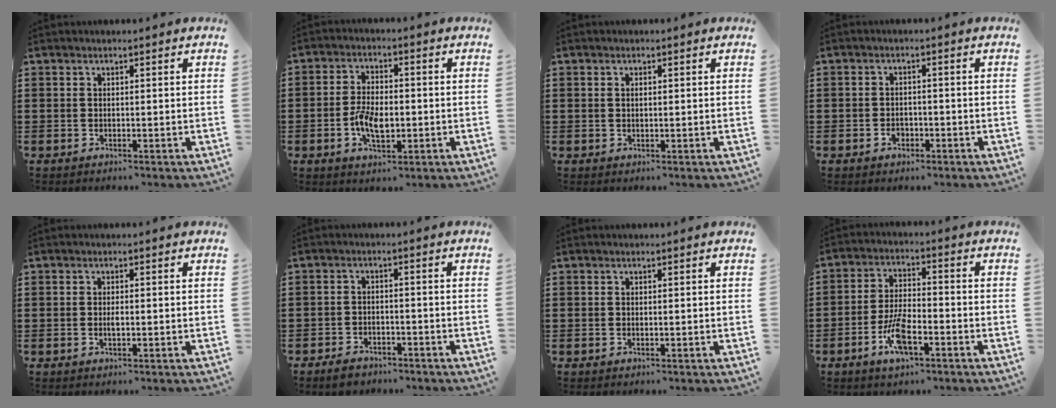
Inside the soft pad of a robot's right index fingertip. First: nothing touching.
{"total": 5.5, "force": [-1.3, 2.8, 4.6], "torque": [-0.101, 0.000, -0.027]}
{"total": 0.8, "force": [0.2, 0.3, 0.7], "torque": [-0.015, 0.001, 0.003]}
{"total": 1.9, "force": [-0.9, 1.3, 1.0], "torque": [-0.024, -0.001, -0.019]}
{"total": 1.1, "force": [-0.1, 0.3, 1.0], "torque": [-0.021, -0.003, -0.002]}
{"total": 2.5, "force": [-2.3, 0.9, 0.3], "torque": [-0.012, 0.007, -0.049]}
{"total": 0.0}
{"total": 7.0, "force": [-3.3, 2.5, 5.7], "torque": [-0.125, -0.002, -0.063]}